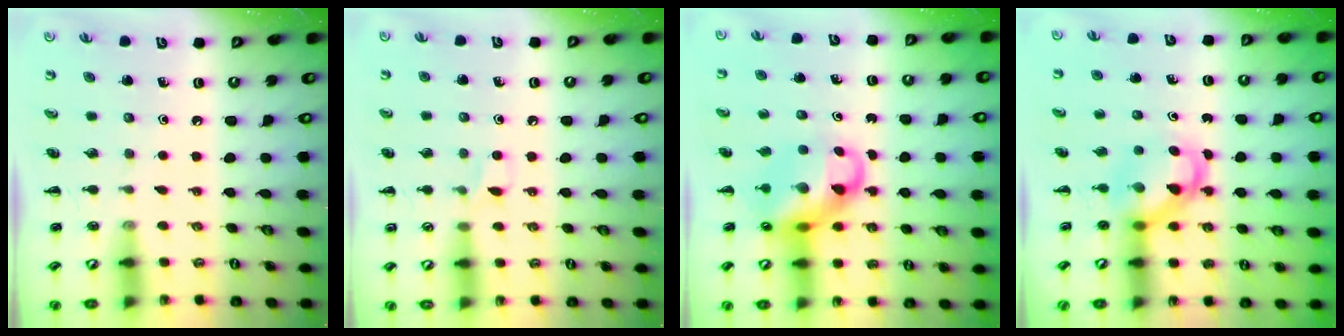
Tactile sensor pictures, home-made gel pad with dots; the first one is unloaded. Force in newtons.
{"total": 3.6, "press": 3.4, "slide": 1.2}
{"total": 12.1, "press": 11.6, "slide": 3.1}
{"total": 5.2, "press": 5.1, "slide": 1.0}